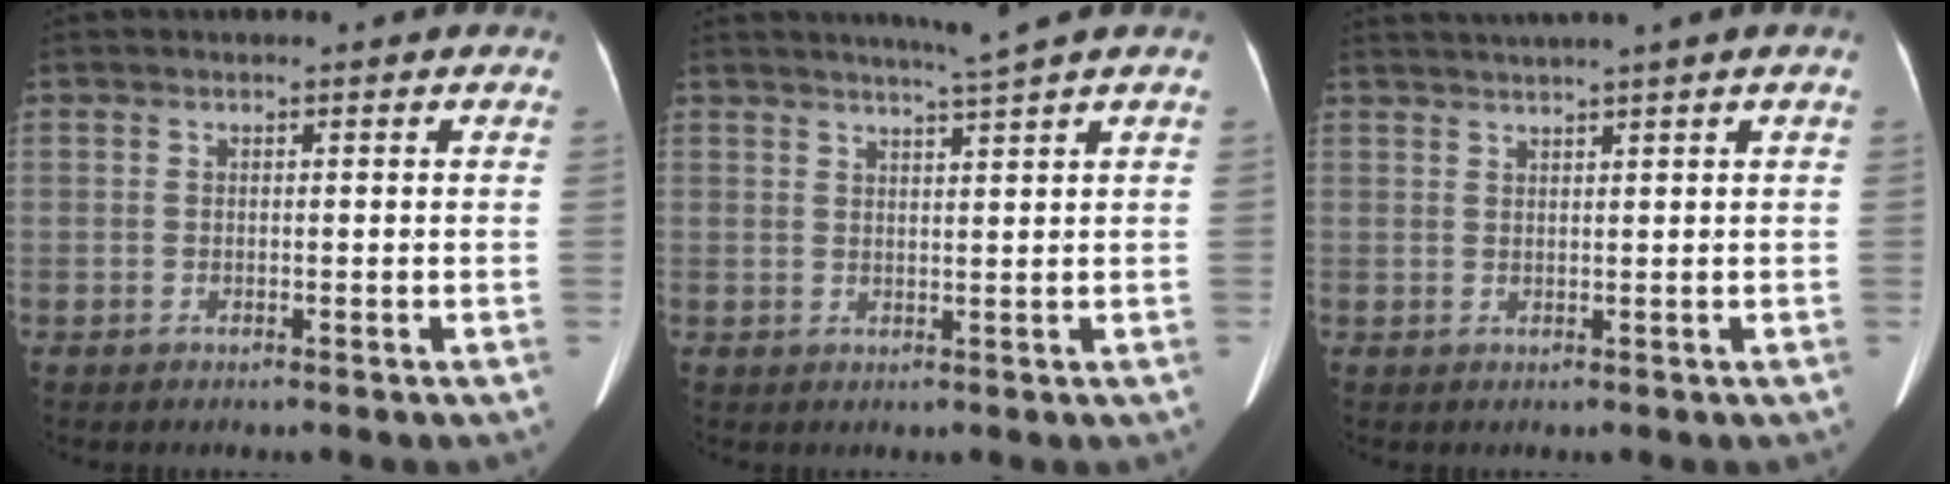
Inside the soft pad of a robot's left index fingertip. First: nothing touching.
{"total": 3.4, "force": [2.7, -1.5, 1.4], "torque": [-0.022, -0.011, 0.051]}
{"total": 4.3, "force": [3.3, -1.4, 2.4], "torque": [-0.035, 0.019, 0.060]}